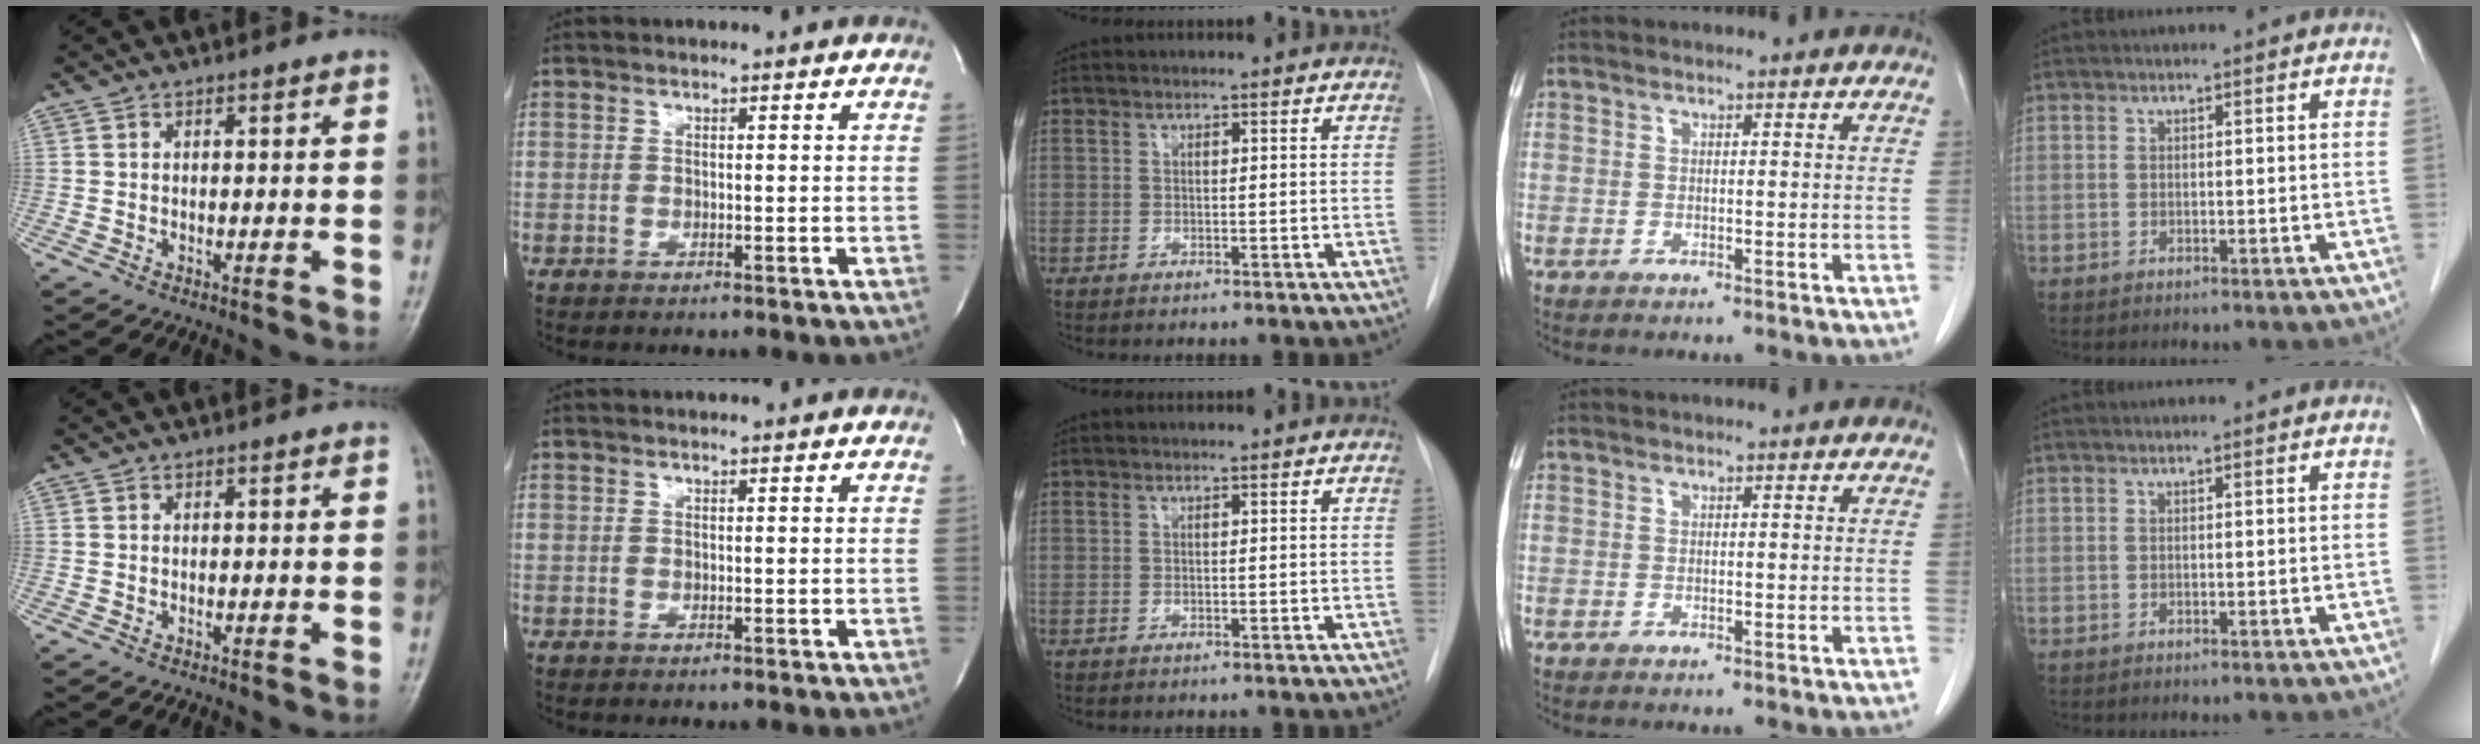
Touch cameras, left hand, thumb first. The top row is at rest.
{}